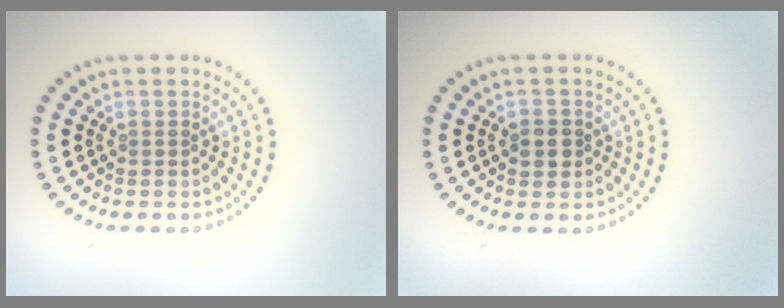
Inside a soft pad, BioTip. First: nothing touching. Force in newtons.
{"total": 1.8, "press": 1.7, "slide": 0.5}